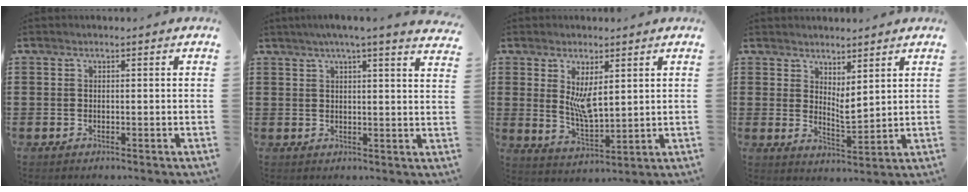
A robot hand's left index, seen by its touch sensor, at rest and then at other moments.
{"total": 3.9, "force": [3.2, -0.7, 2.1], "torque": [-0.051, -0.009, 0.055]}
{"total": 5.8, "force": [2.1, 2.4, 4.8], "torque": [-0.098, -0.008, 0.035]}
{"total": 3.5, "force": [2.6, 1.2, 2.0], "torque": [-0.037, -0.013, 0.045]}